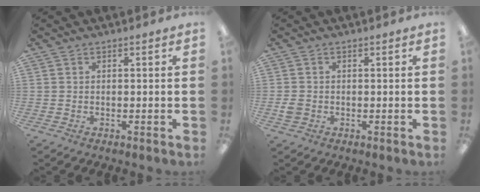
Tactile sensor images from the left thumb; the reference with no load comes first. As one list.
[{"total": 2.1, "force": [-0.2, 1.8, 0.9], "torque": [-0.006, 0.001, -0.007]}]